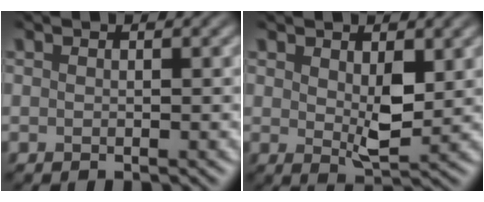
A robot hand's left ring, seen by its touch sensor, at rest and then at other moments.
{"total": 3.3, "force": [0.7, 1.6, 2.8], "torque": [-0.054, -0.006, 0.016]}